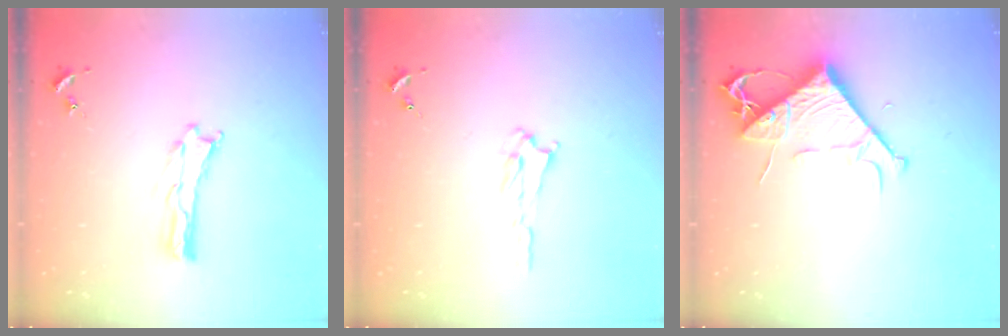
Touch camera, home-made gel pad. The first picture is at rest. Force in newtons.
{"total": 1.6, "press": 1.5, "slide": 0.4}
{"total": 8.5, "press": 8.4, "slide": 1.1}